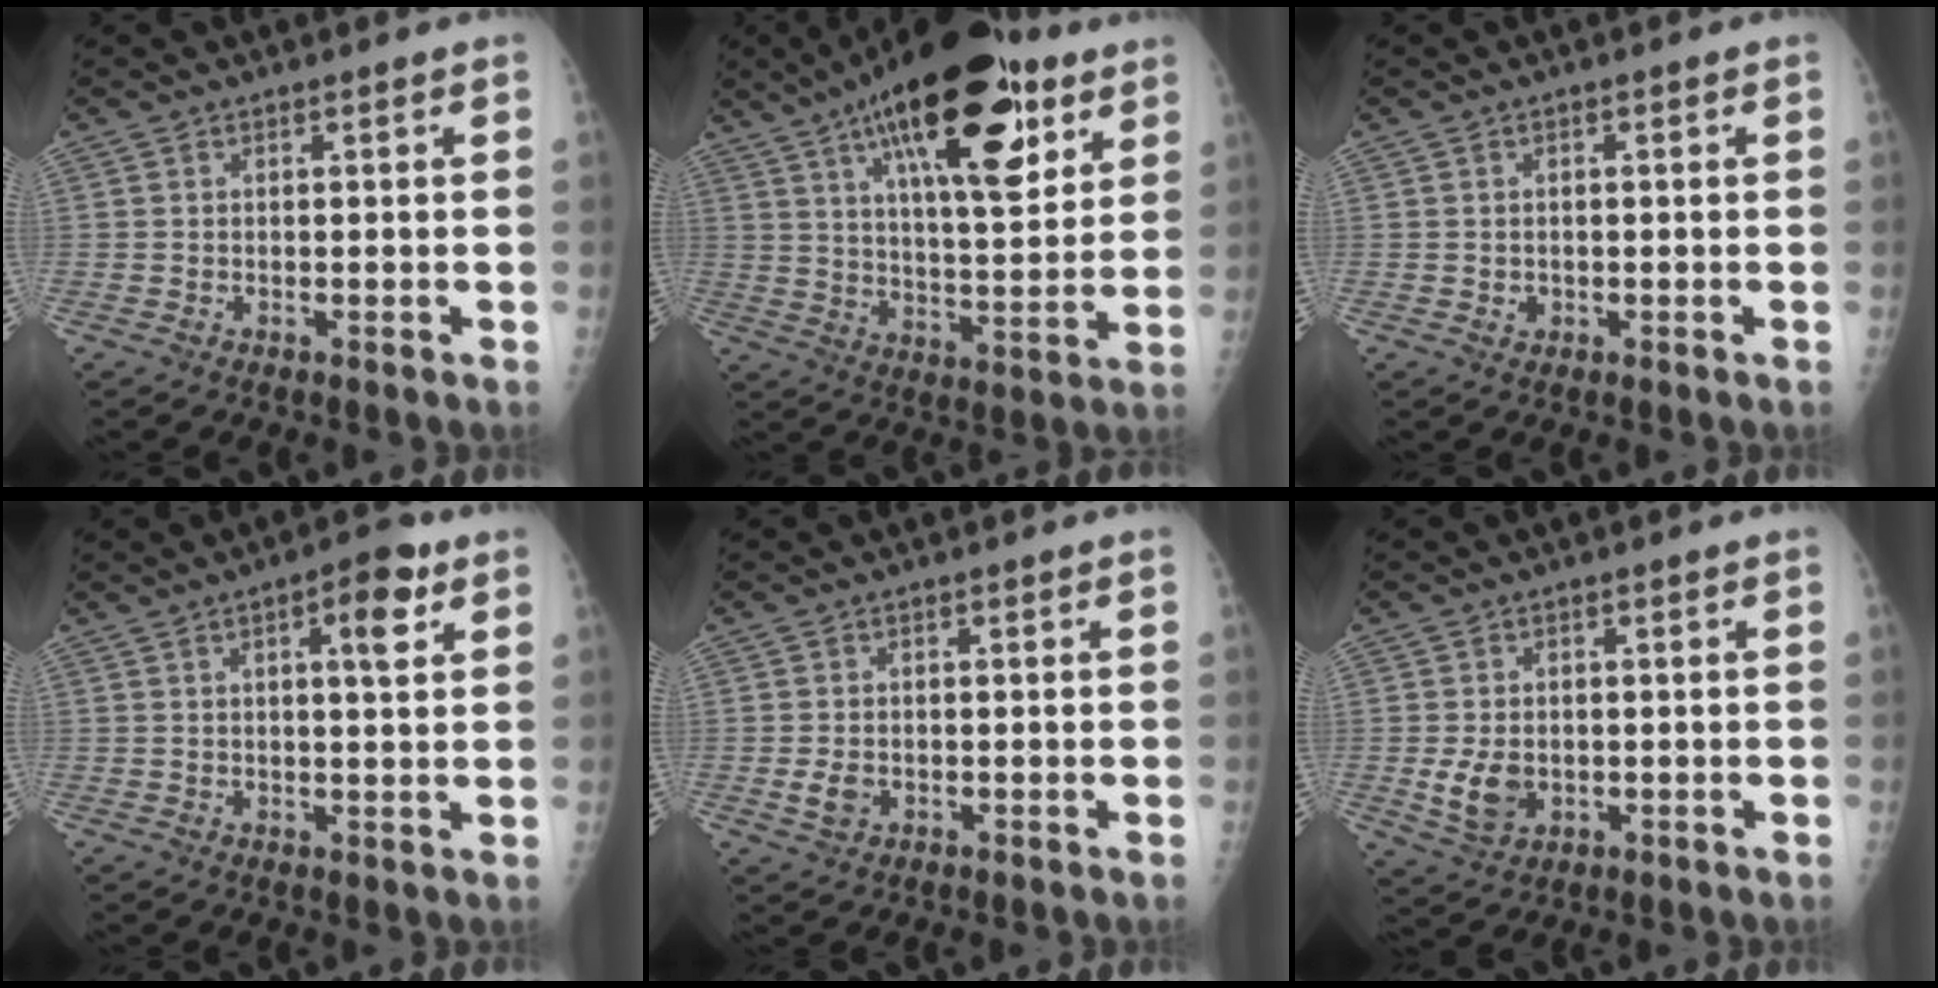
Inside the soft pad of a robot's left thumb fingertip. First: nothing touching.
{"total": 24.2, "force": [12.2, 9.0, 18.9], "torque": [-0.270, -0.030, 0.191]}
{"total": 1.1, "force": [-0.3, 1.1, 0.2], "torque": [0.005, 0.001, -0.002]}
{"total": 6.9, "force": [2.8, 2.2, 5.9], "torque": [-0.075, -0.002, 0.036]}
{"total": 2.7, "force": [-0.8, 2.0, 1.5], "torque": [-0.025, -0.002, -0.012]}
{"total": 5.8, "force": [-1.0, 4.4, 3.6], "torque": [-0.054, -0.005, -0.007]}